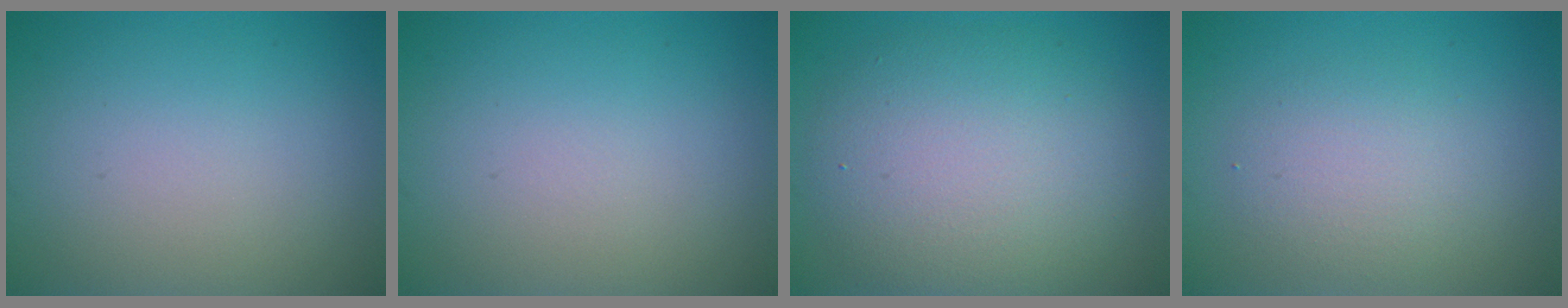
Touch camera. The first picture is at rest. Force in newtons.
{"total": 0.0}
{"total": 7.8, "press": 7.8, "slide": 0.2}
{"total": 2.6, "press": 2.6, "slide": 0.2}